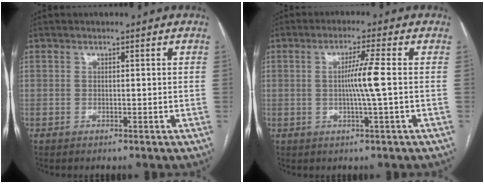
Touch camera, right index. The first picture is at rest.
{"total": 4.9, "force": [-0.1, -1.1, 4.8], "torque": [-0.087, 0.001, -0.001]}